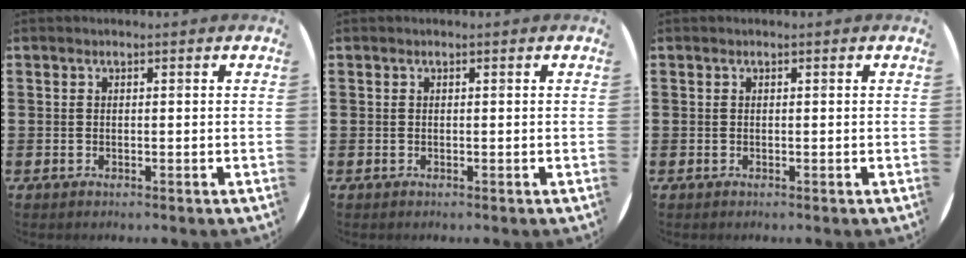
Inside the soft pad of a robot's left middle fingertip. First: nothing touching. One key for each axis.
{"total": 0.0}
{"total": 0.0}